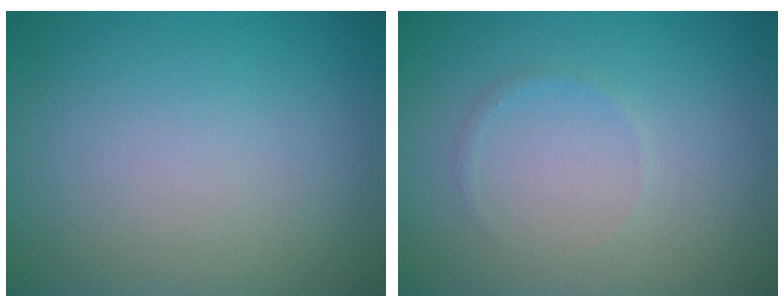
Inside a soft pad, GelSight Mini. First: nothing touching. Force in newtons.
{"total": 0.5, "press": 0.5, "slide": 0.0}